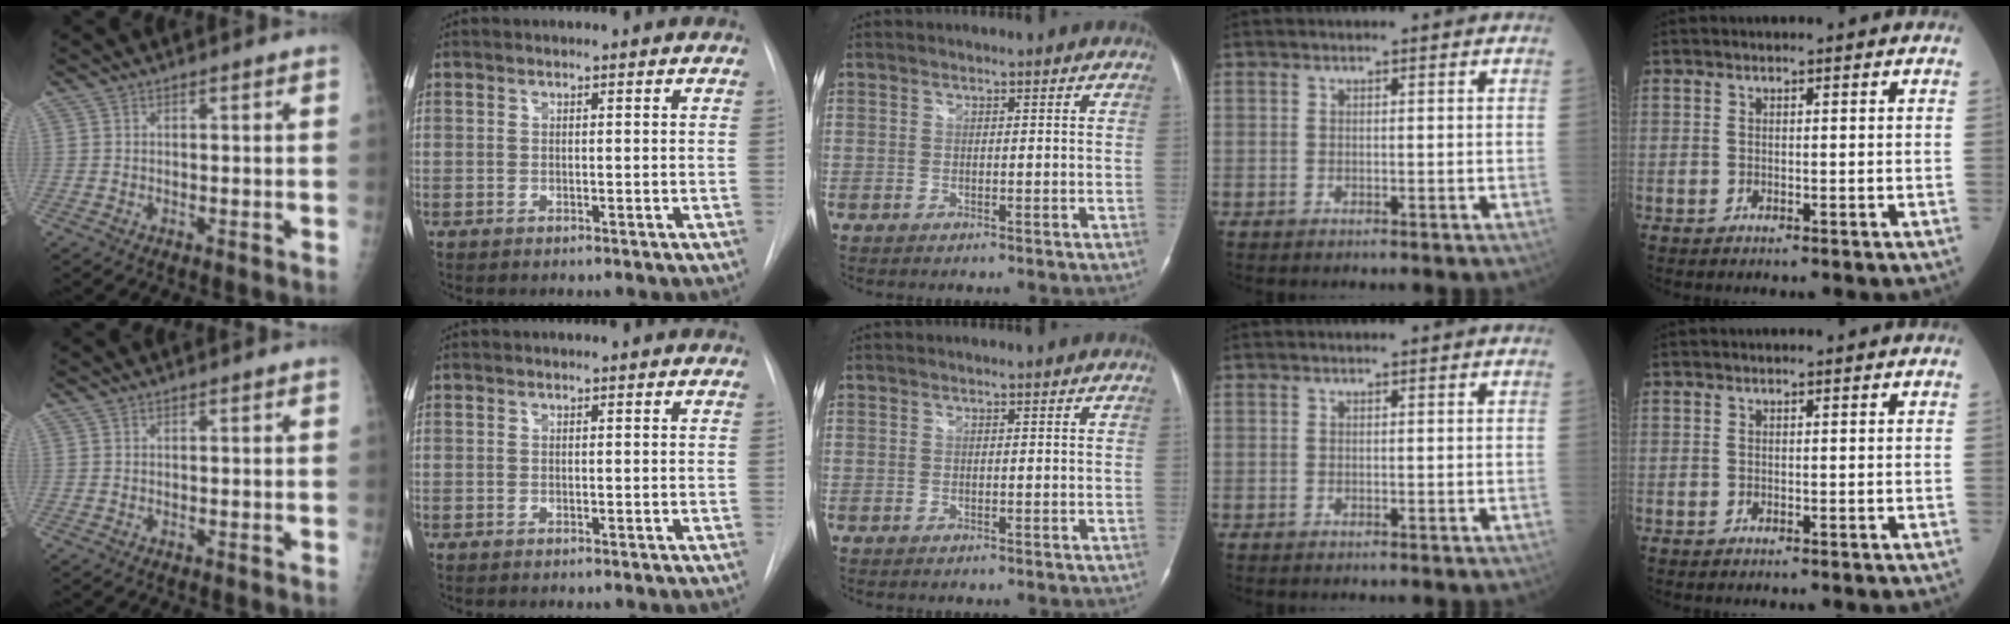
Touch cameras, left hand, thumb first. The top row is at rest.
{}